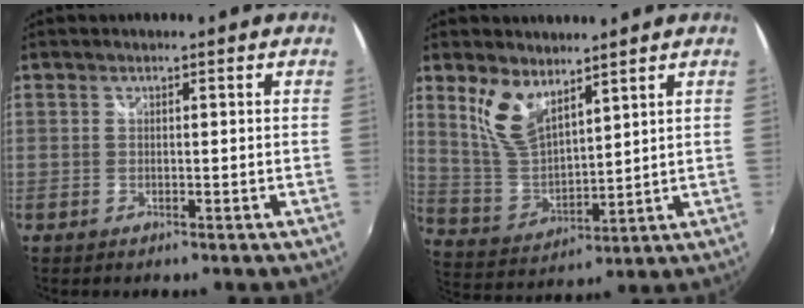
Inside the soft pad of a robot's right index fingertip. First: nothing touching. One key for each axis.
{"total": 9.7, "fx": 6.0, "fy": 4.4, "fz": 6.2, "tx": -0.124, "ty": -0.001, "tz": 0.130}